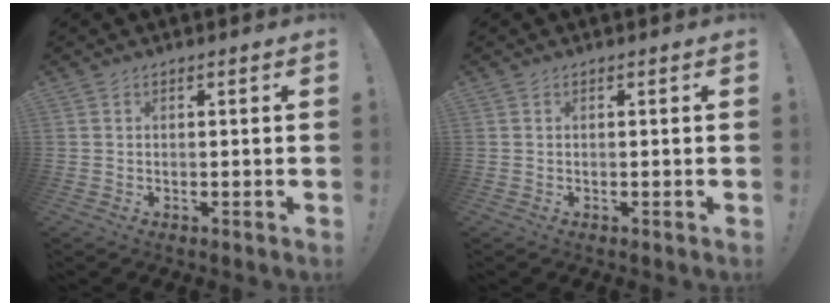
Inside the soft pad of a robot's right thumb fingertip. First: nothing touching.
{"total": 0.0}